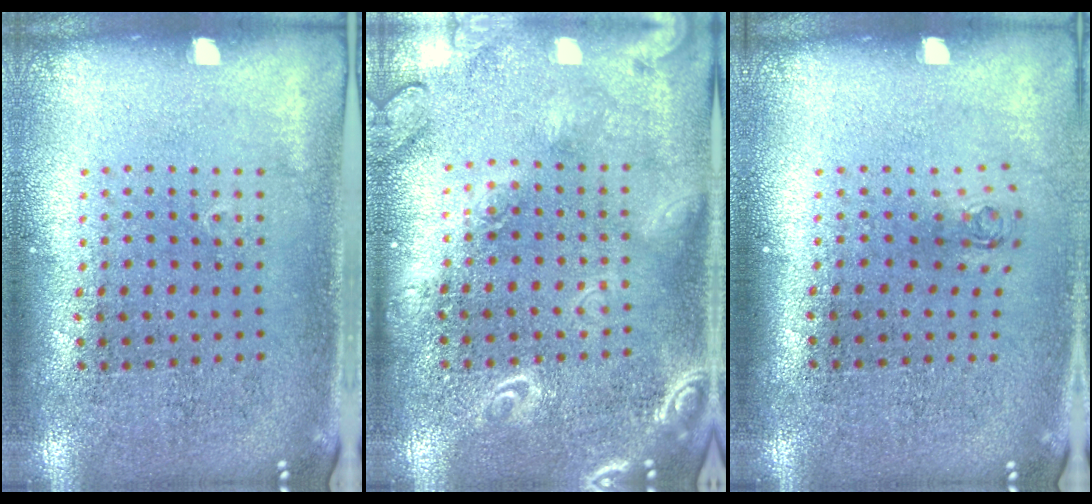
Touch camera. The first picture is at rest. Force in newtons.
{"total": 2.1, "press": 2.1, "slide": 0.2}
{"total": 0.7, "press": 0.3, "slide": 0.6}